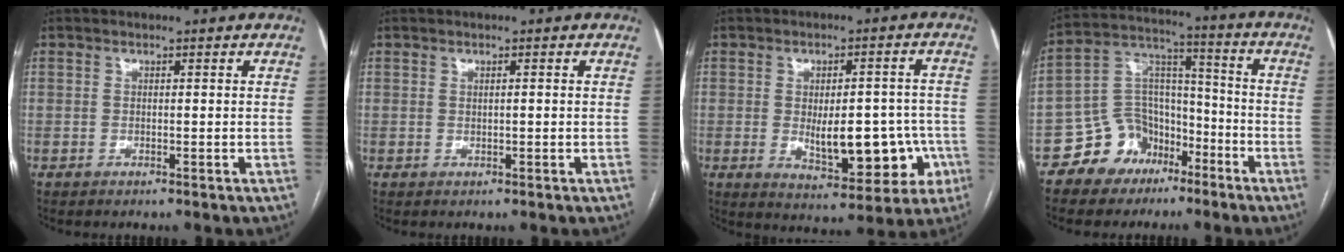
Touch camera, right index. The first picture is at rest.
{"total": 0.6, "force": [0.1, 0.1, 0.6], "torque": [-0.012, -0.001, 0.004]}
{"total": 12.7, "force": [-2.7, 5.8, 10.9], "torque": [-0.135, 0.014, -0.019]}
{"total": 10.6, "force": [-6.5, 7.9, 2.7], "torque": [-0.050, 0.052, -0.110]}